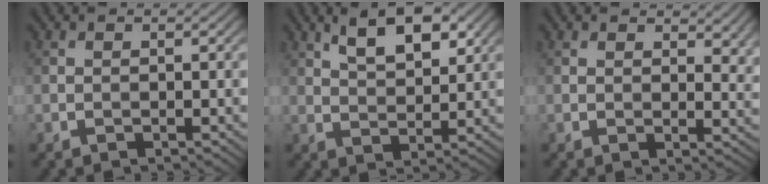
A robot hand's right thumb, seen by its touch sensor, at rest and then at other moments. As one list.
[{"total": 6.8, "force": [3.8, 2.8, 4.9], "torque": [-0.088, 0.005, 0.070]}, {"total": 5.0, "force": [3.1, 2.3, 3.2], "torque": [-0.044, -0.003, 0.055]}]